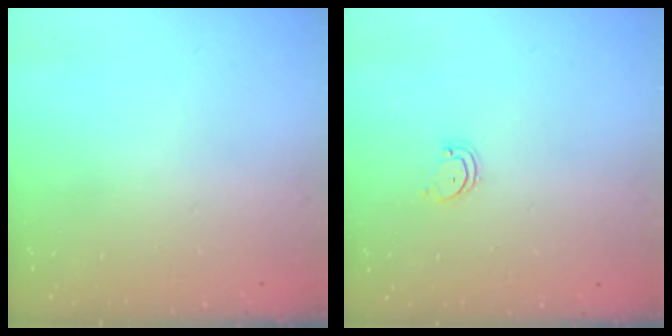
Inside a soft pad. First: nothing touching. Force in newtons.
{"total": 2.3, "press": 2.3, "slide": 0.1}